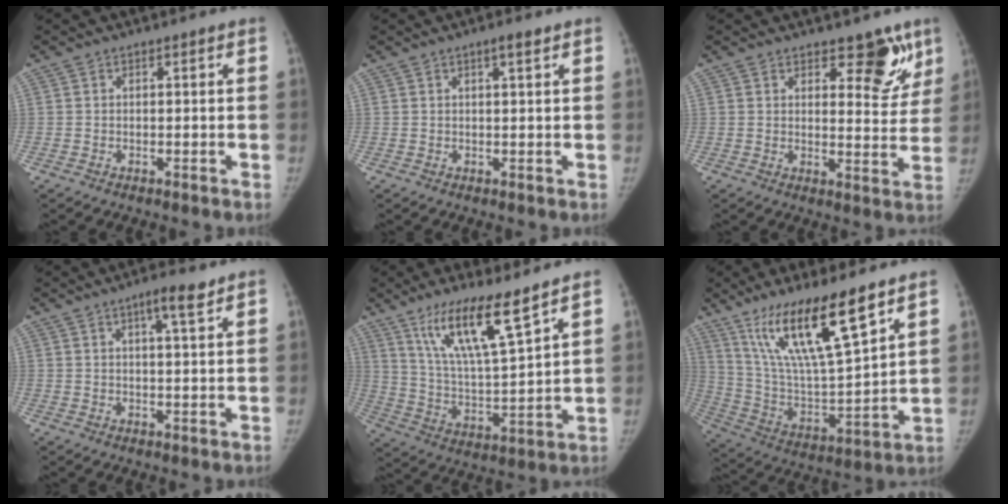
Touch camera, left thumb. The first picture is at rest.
{"total": 1.8, "force": [1.1, 0.2, 1.5], "torque": [-0.025, -0.004, 0.018]}
{"total": 8.3, "force": [5.4, 3.9, 4.9], "torque": [-0.017, -0.034, 0.072]}
{"total": 4.6, "force": [2.8, 0.6, 3.6], "torque": [-0.056, -0.012, 0.045]}
{"total": 14.7, "force": [9.6, 2.1, 10.9], "torque": [-0.189, -0.060, 0.189]}
{"total": 20.1, "force": [12.6, 3.9, 15.1], "torque": [-0.262, -0.058, 0.242]}